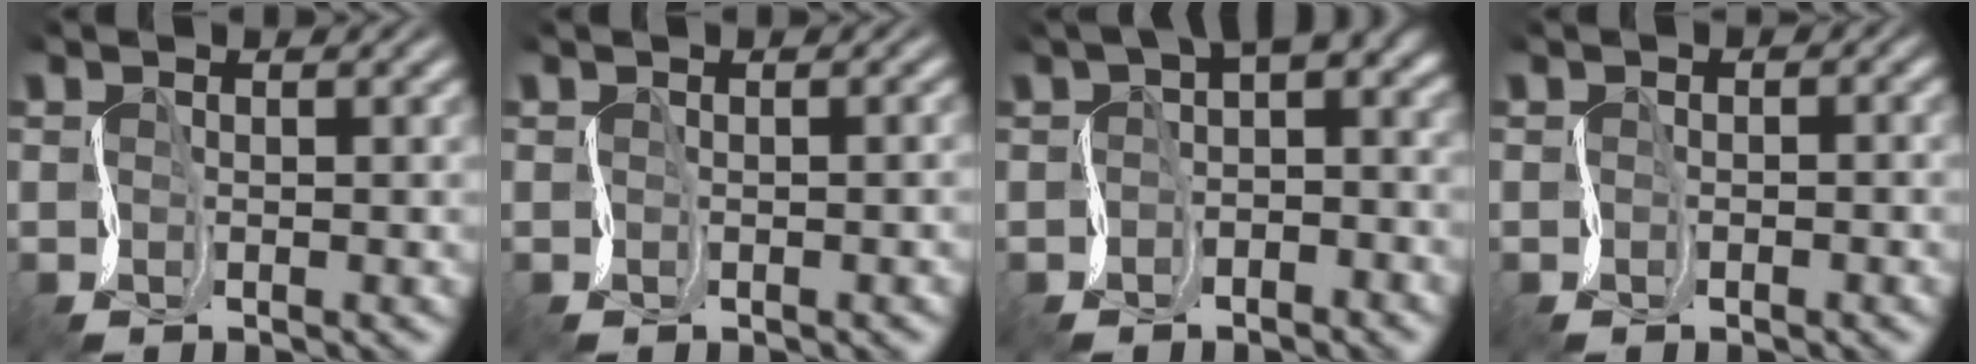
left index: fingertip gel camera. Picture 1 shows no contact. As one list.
[{"total": 0.9, "force": [-0.3, 0.4, 0.7], "torque": [-0.002, 0.000, -0.003]}, {"total": 4.9, "force": [-0.2, 2.9, 4.0], "torque": [-0.047, 0.008, -0.015]}, {"total": 0.8, "force": [-0.4, 0.5, 0.5], "torque": [-0.004, 0.000, -0.009]}]